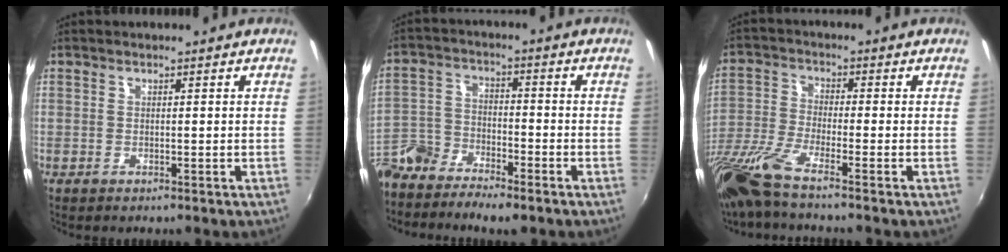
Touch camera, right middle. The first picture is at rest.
{"total": 10.2, "force": [-8.4, 3.8, 4.4], "torque": [-0.117, -0.008, -0.168]}
{"total": 10.5, "force": [-8.1, 0.1, 6.7], "torque": [-0.147, -0.035, -0.162]}